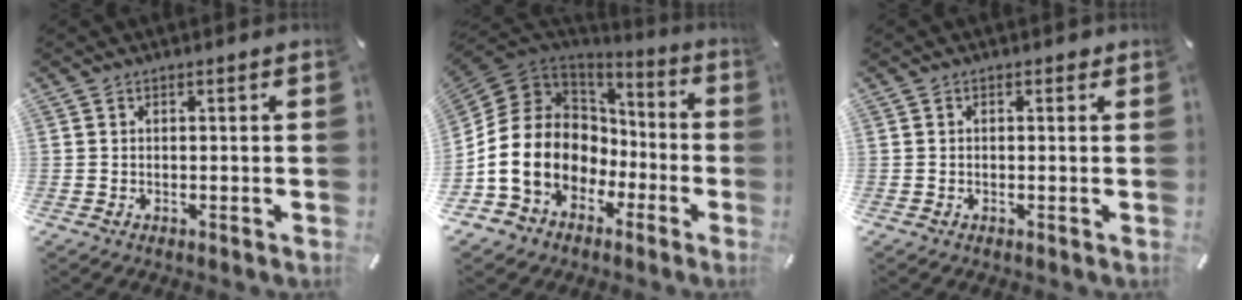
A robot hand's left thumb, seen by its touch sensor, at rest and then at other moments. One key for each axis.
{"total": 14.9, "fx": -3.4, "fy": 13.0, "fz": 6.4, "tx": -0.161, "ty": -0.004, "tz": -0.054}
{"total": 0.6, "fx": 0.3, "fy": 0.5, "fz": 0.2, "tx": -0.005, "ty": 0.005, "tz": 0.004}